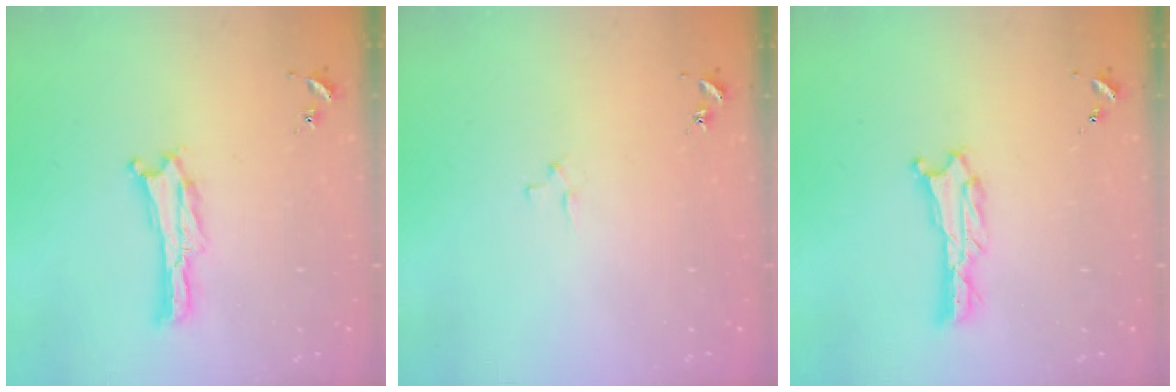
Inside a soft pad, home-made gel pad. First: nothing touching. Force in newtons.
{"total": 1.9, "press": 1.9, "slide": 0.2}
{"total": 0.7, "press": 0.7, "slide": 0.1}